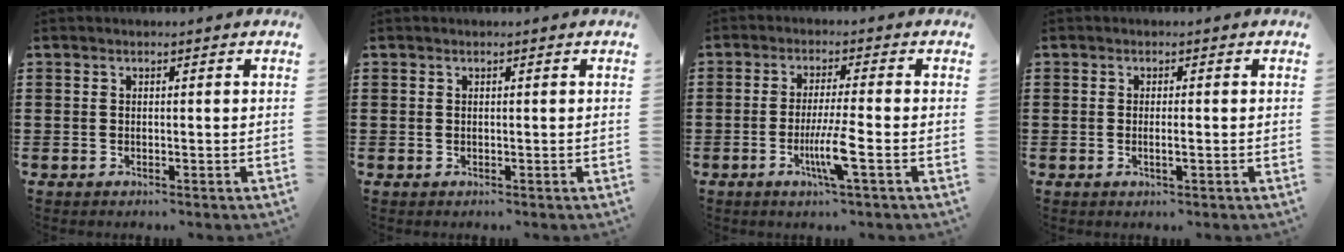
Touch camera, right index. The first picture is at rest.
{"total": 0.0}
{"total": 6.5, "force": [-2.3, 0.0, 6.1], "torque": [-0.121, -0.020, -0.045]}
{"total": 1.6, "force": [-0.5, 0.1, 1.5], "torque": [-0.026, -0.003, -0.009]}